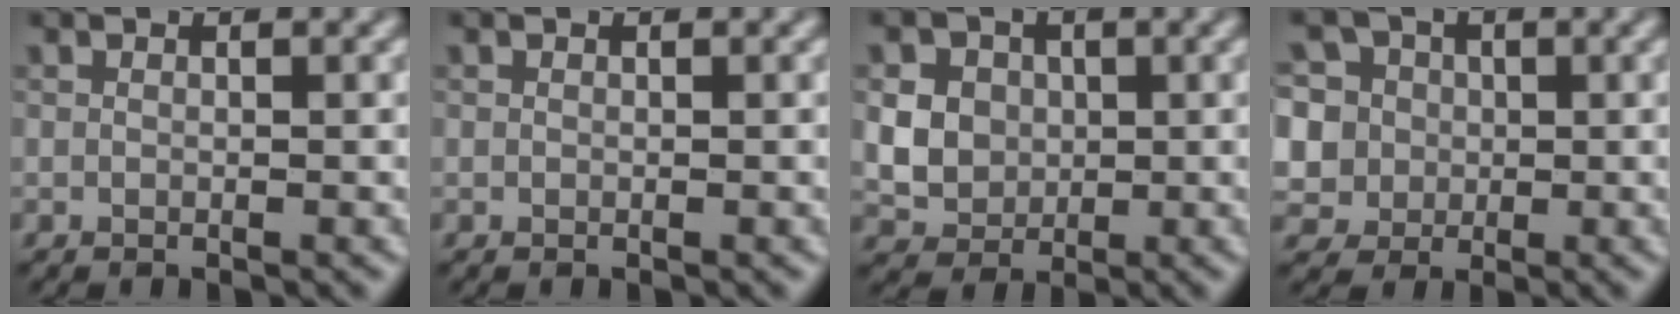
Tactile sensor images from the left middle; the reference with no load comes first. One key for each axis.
{"total": 0.0}
{"total": 5.6, "fx": 1.2, "fy": 4.8, "fz": 2.5, "tx": -0.053, "ty": 0.017, "tz": 0.021}
{"total": 9.3, "fx": 3.1, "fy": 7.9, "fz": 3.8, "tx": -0.084, "ty": 0.042, "tz": 0.024}